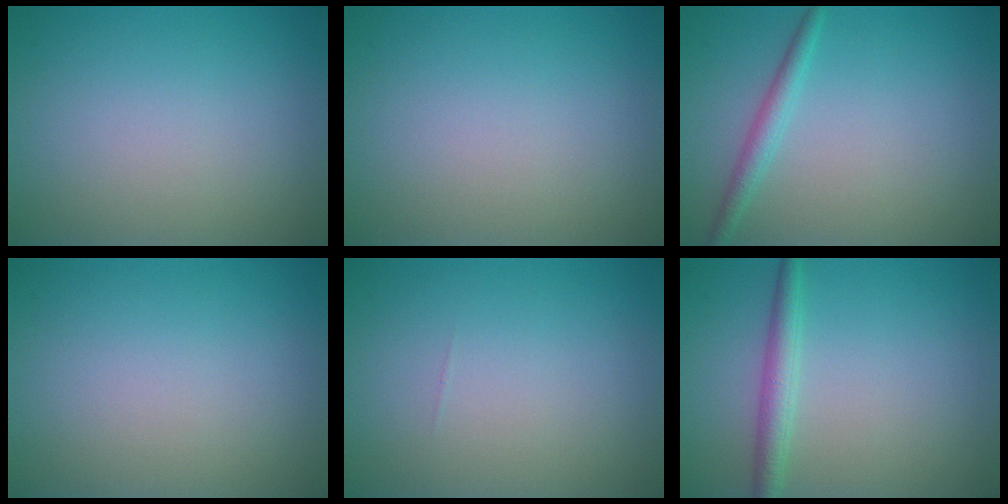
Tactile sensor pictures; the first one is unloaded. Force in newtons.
{"total": 0.0}
{"total": 1.9, "press": 1.9, "slide": 0.2}
{"total": 0.0}
{"total": 0.0}
{"total": 2.4, "press": 2.4, "slide": 0.0}